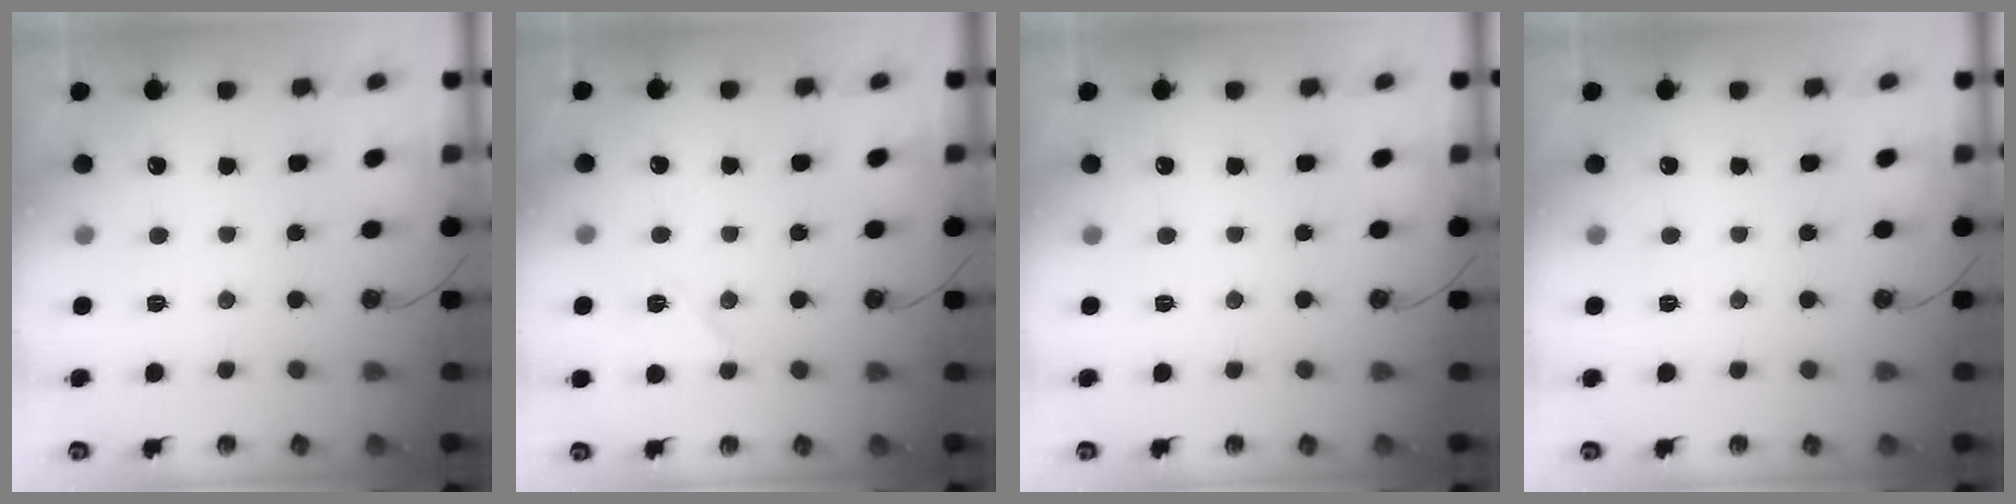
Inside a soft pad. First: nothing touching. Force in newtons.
{"total": 6.8, "press": 6.5, "slide": 1.8}
{"total": 0.0}
{"total": 0.0}